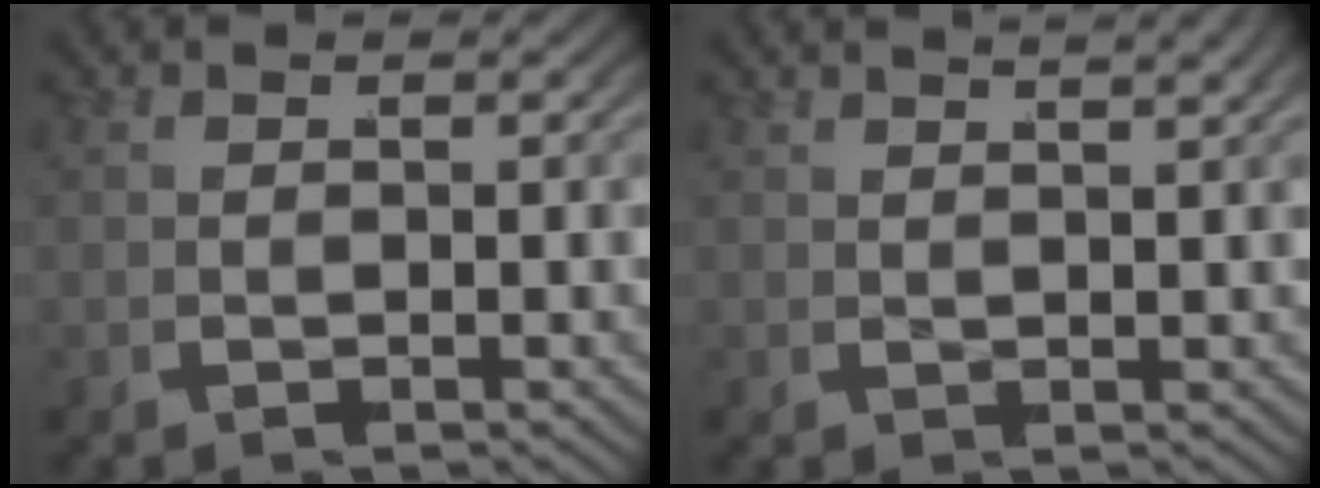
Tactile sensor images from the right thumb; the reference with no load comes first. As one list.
[{"total": 2.2, "force": [1.9, 0.1, 1.2], "torque": [-0.003, 0.008, 0.029]}]